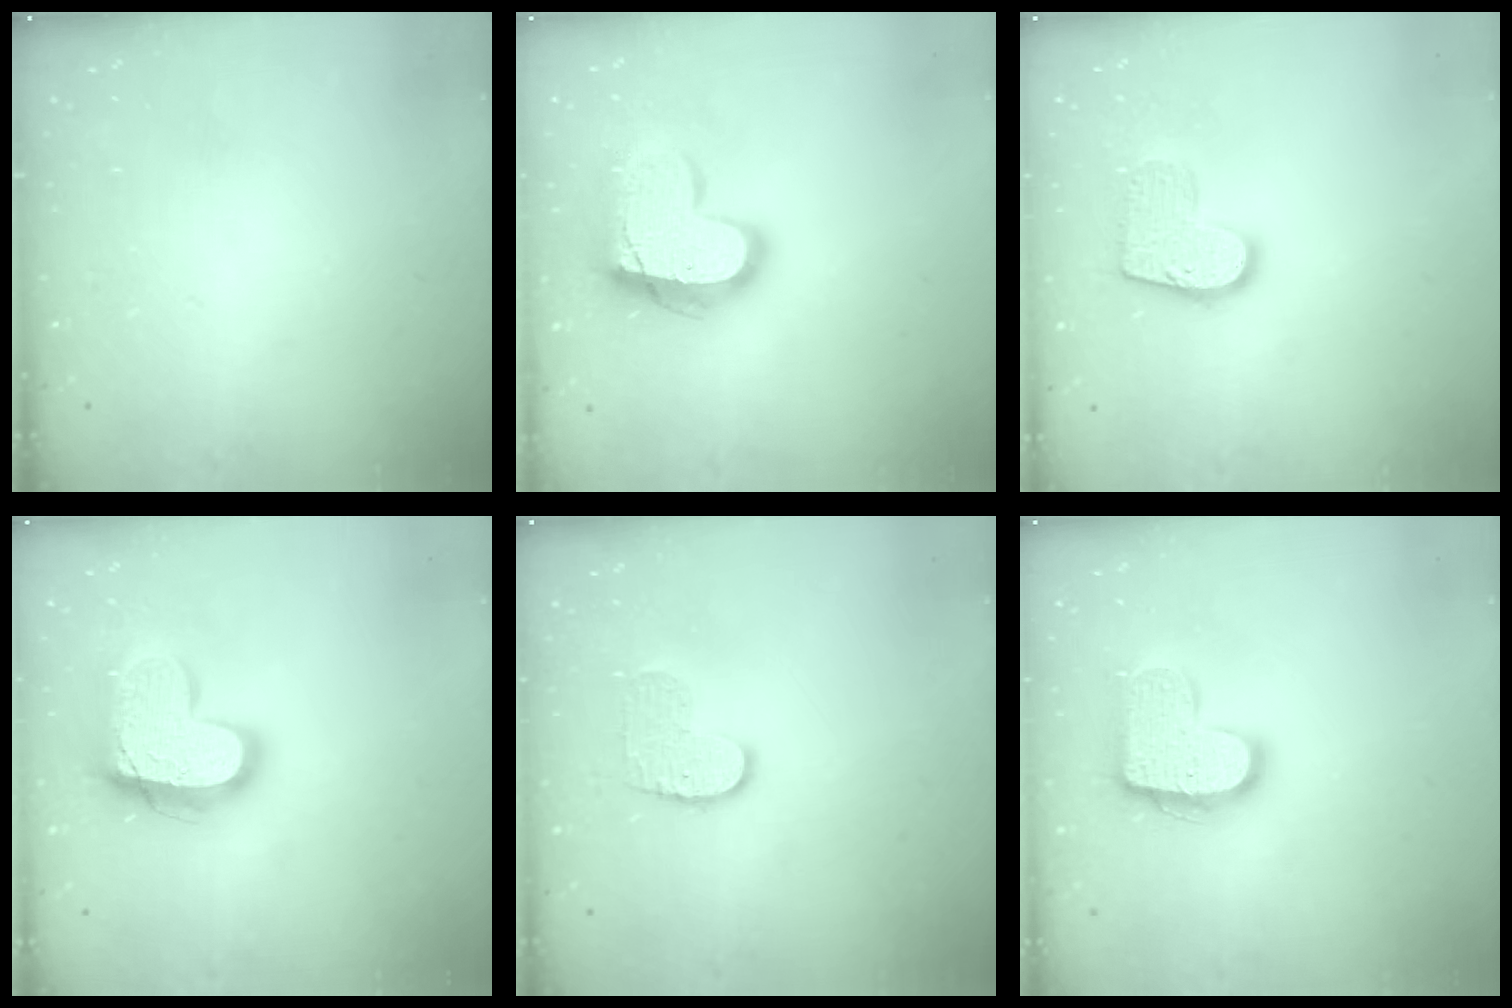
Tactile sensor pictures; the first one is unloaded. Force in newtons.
{"total": 17.2, "press": 17.2, "slide": 1.3}
{"total": 12.0, "press": 11.9, "slide": 0.7}
{"total": 17.5, "press": 17.4, "slide": 1.3}
{"total": 7.9, "press": 7.9, "slide": 0.3}
{"total": 14.5, "press": 14.5, "slide": 0.8}